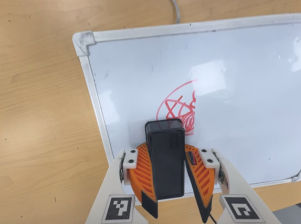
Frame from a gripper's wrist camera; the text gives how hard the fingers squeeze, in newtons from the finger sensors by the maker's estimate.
{"total": 14.0, "left": 16.0, "right": 12.0}